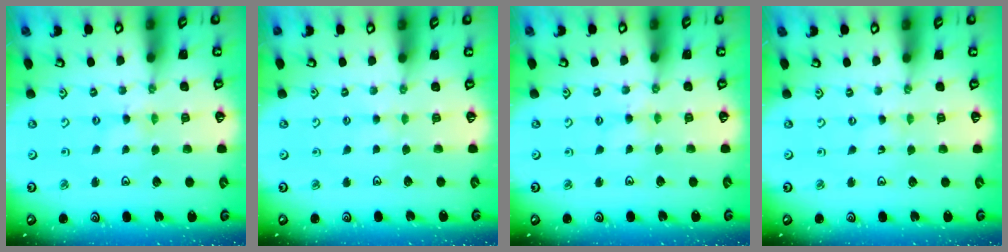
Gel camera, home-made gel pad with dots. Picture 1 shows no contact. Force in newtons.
{"total": 2.3, "press": 2.3, "slide": 0.3}
{"total": 1.6, "press": 1.6, "slide": 0.4}
{"total": 0.6, "press": 0.6, "slide": 0.1}